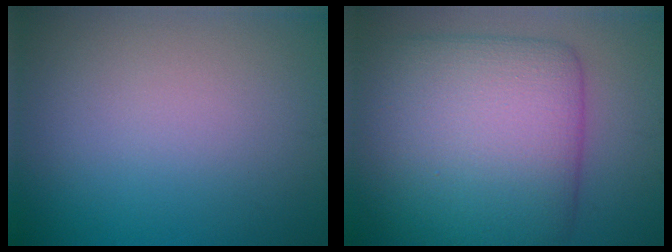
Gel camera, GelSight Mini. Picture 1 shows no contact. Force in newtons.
{"total": 11.8, "press": 11.8, "slide": 0.3}